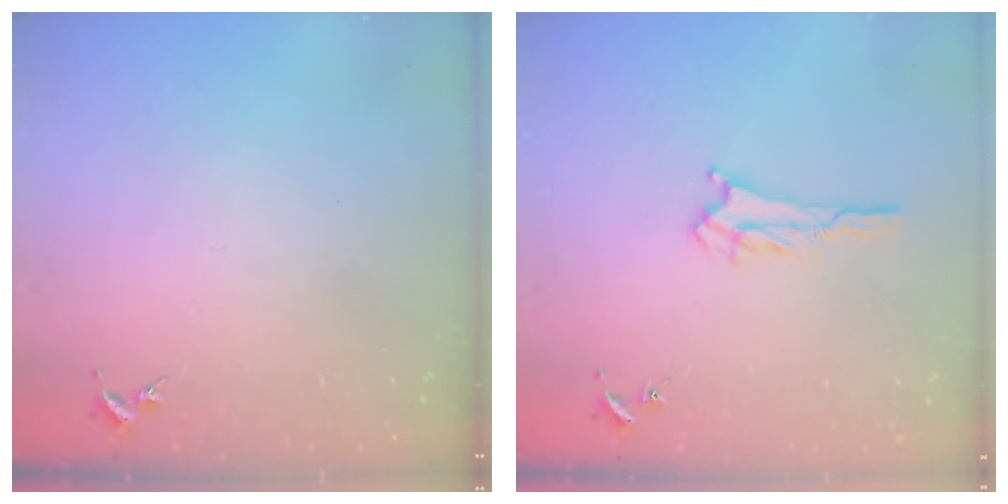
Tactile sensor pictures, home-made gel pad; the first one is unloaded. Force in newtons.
{"total": 1.7, "press": 1.7, "slide": 0.2}